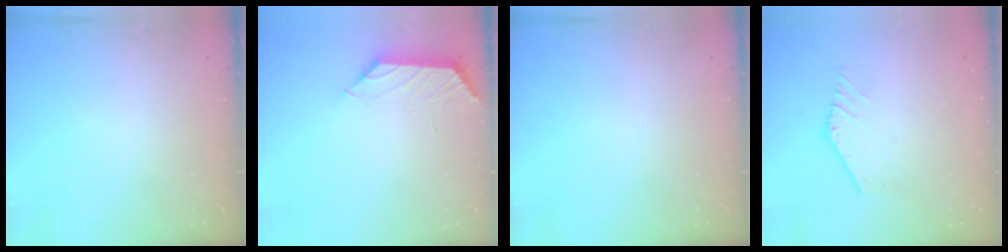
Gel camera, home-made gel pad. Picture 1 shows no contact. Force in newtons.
{"total": 1.2, "press": 1.1, "slide": 0.6}
{"total": 0.0}
{"total": 0.0}